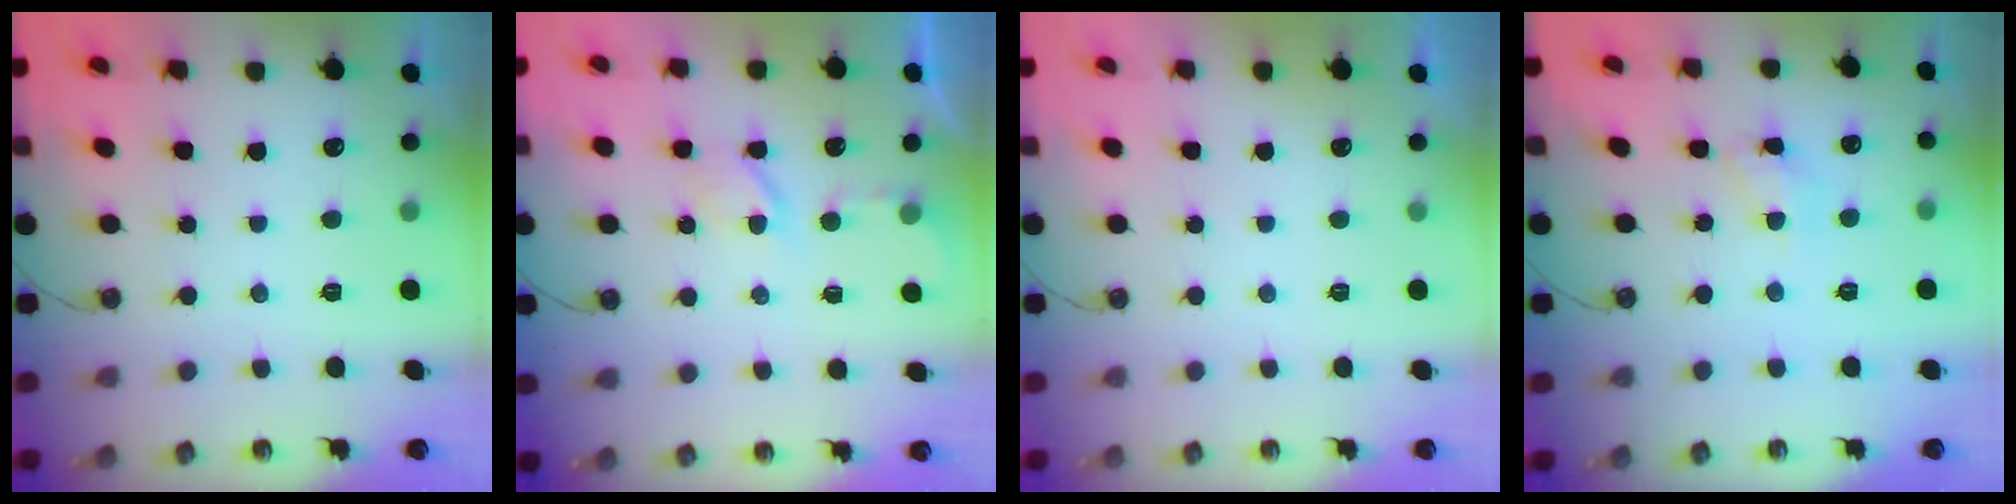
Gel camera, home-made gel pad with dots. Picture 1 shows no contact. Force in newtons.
{"total": 3.6, "press": 3.5, "slide": 0.6}
{"total": 0.0}
{"total": 7.2, "press": 7.2, "slide": 0.6}